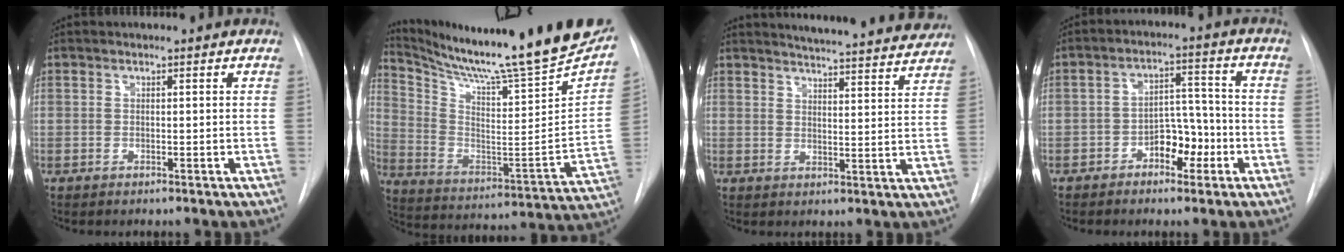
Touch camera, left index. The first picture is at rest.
{"total": 26.9, "force": [23.7, 1.1, 12.6], "torque": [-0.214, -0.098, 0.338]}
{"total": 19.3, "force": [18.3, 1.5, 5.9], "torque": [-0.083, -0.042, 0.218]}
{"total": 6.1, "force": [-3.1, 3.3, 4.1], "torque": [-0.056, 0.020, -0.052]}